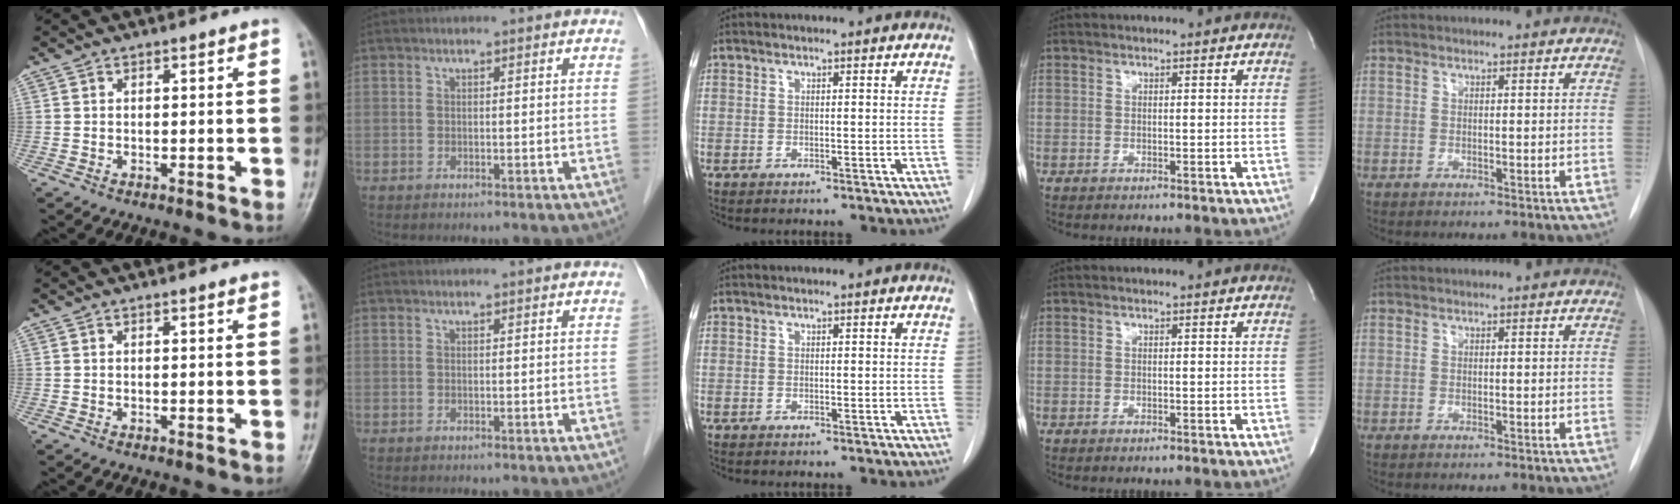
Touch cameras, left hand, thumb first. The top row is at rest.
{"thumb": {"total": 0.7, "force": [0.6, 0.0, 0.3], "torque": [-0.008, -0.001, 0.007]}, "index": {"total": 0.6, "force": [0.6, -0.1, 0.1], "torque": [-0.007, -0.001, 0.010]}}